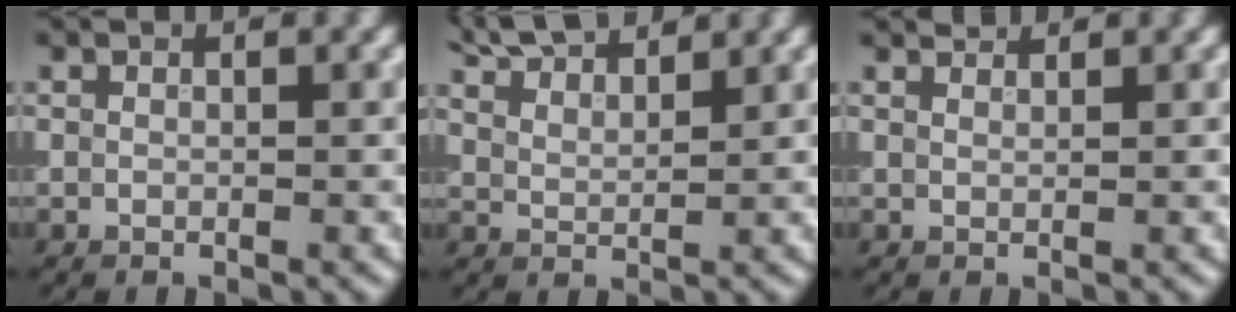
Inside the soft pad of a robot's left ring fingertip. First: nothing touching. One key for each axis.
{"total": 5.0, "fx": 4.6, "fy": 1.0, "fz": 1.7, "tx": -0.035, "ty": 0.014, "tz": 0.074}
{"total": 1.1, "fx": 1.1, "fy": 0.1, "fz": 0.2, "tx": -0.005, "ty": -0.002, "tz": 0.014}